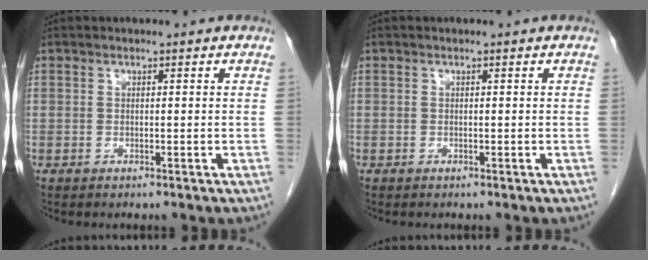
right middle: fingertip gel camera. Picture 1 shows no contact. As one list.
[{"total": 0.0}]